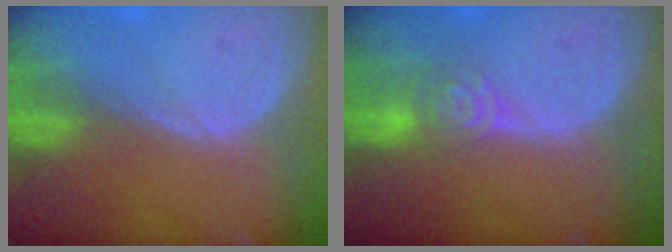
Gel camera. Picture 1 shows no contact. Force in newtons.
{"total": 4.6, "press": 4.0, "slide": 2.3}